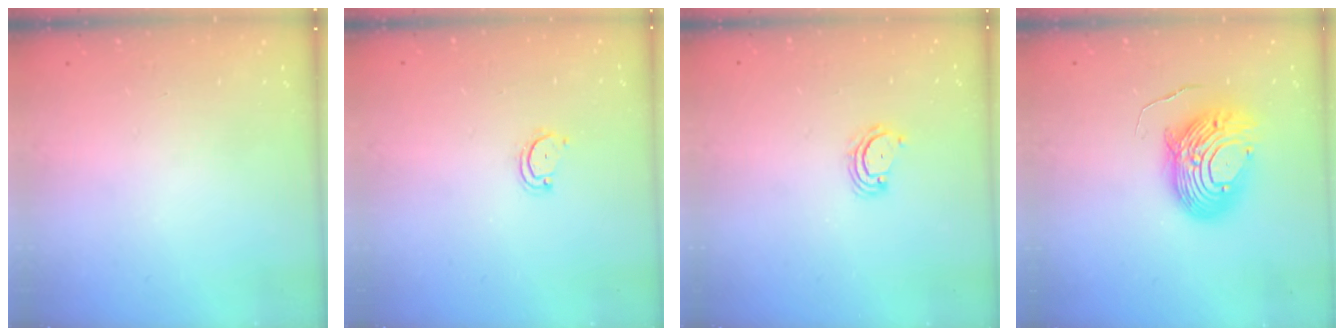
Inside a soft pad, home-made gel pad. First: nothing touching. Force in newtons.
{"total": 2.8, "press": 2.8, "slide": 0.3}
{"total": 3.8, "press": 3.8, "slide": 0.5}
{"total": 12.1, "press": 12.0, "slide": 1.2}